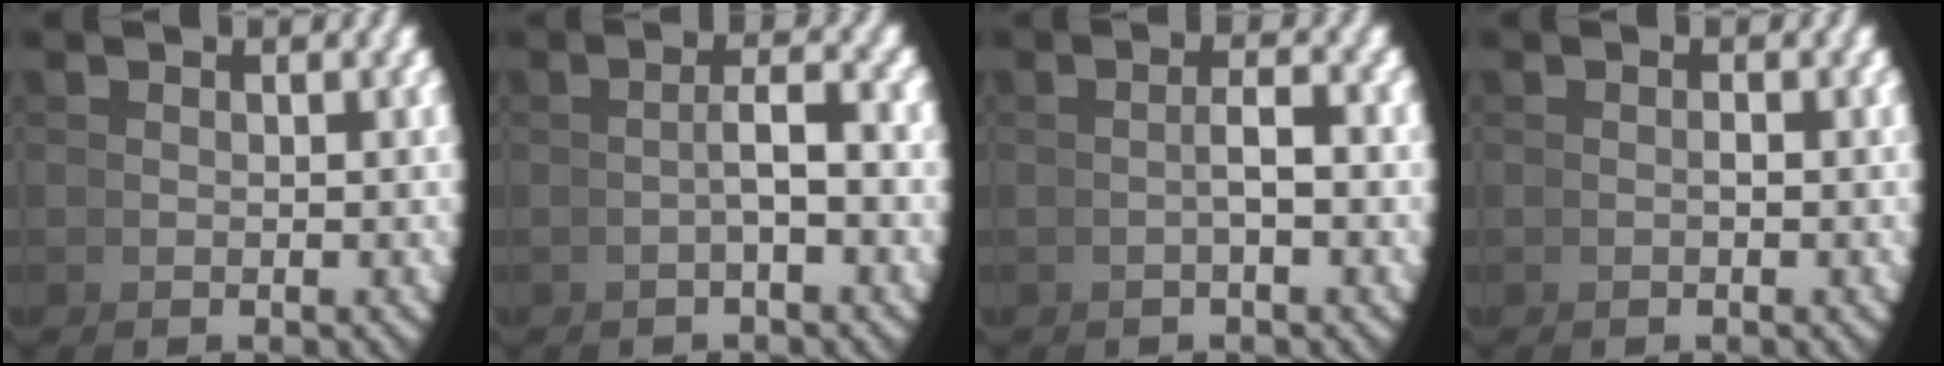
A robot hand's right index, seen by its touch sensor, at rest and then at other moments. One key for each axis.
{"total": 2.1, "fx": -0.3, "fy": -0.1, "fz": 2.1, "tx": -0.019, "ty": 0.017, "tz": -0.007}
{"total": 1.6, "fx": -0.3, "fy": -0.2, "fz": 1.5, "tx": -0.015, "ty": 0.012, "tz": -0.008}
{"total": 0.5, "fx": -0.3, "fy": 0.2, "fz": 0.4, "tx": -0.007, "ty": 0.005, "tz": -0.006}